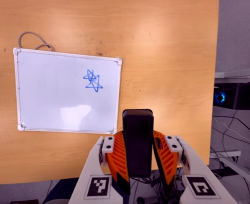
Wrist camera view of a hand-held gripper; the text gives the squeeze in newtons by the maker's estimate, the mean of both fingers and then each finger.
{"total": 9.7, "left": 8.2, "right": 11.3}